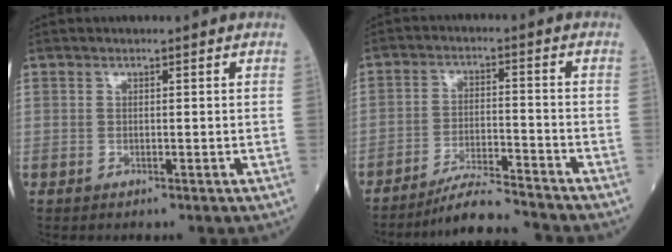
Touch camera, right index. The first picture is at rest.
{"total": 7.7, "force": [-7.3, -0.5, 2.3], "torque": [-0.038, -0.010, -0.130]}